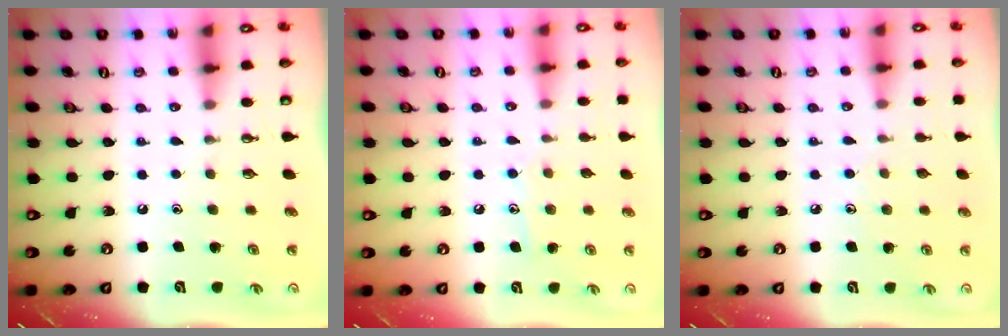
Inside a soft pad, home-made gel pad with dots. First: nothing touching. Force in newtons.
{"total": 7.0, "press": 7.0, "slide": 0.4}
{"total": 4.3, "press": 4.3, "slide": 0.4}